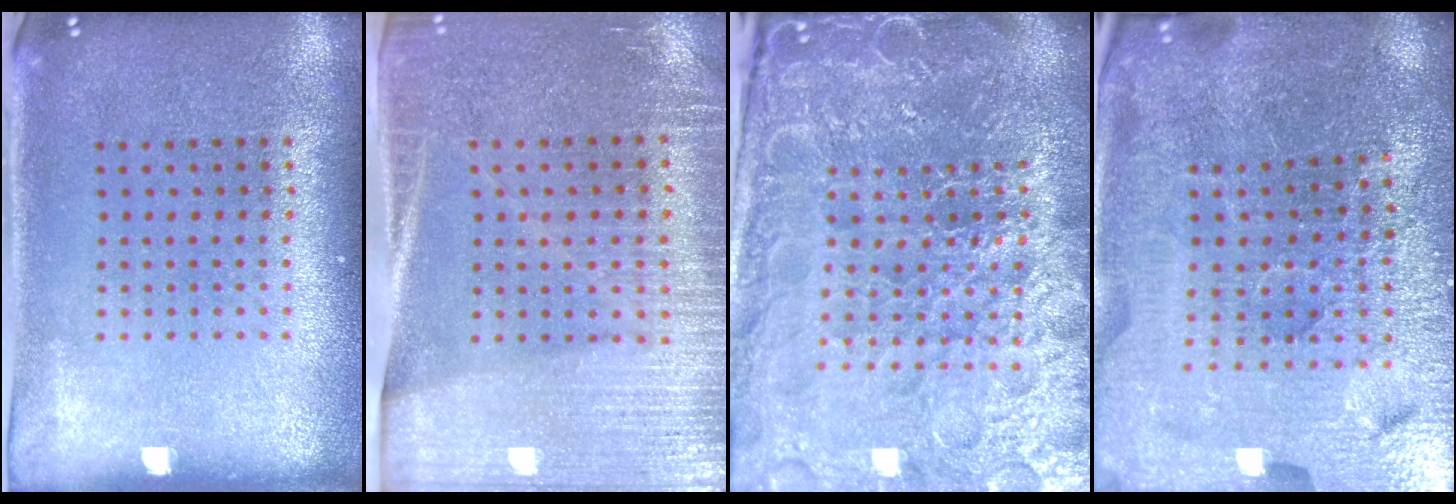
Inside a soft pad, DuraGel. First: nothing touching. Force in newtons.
{"total": 3.4, "press": 3.1, "slide": 1.4}
{"total": 6.7, "press": 6.0, "slide": 3.1}
{"total": 5.2, "press": 4.9, "slide": 1.7}